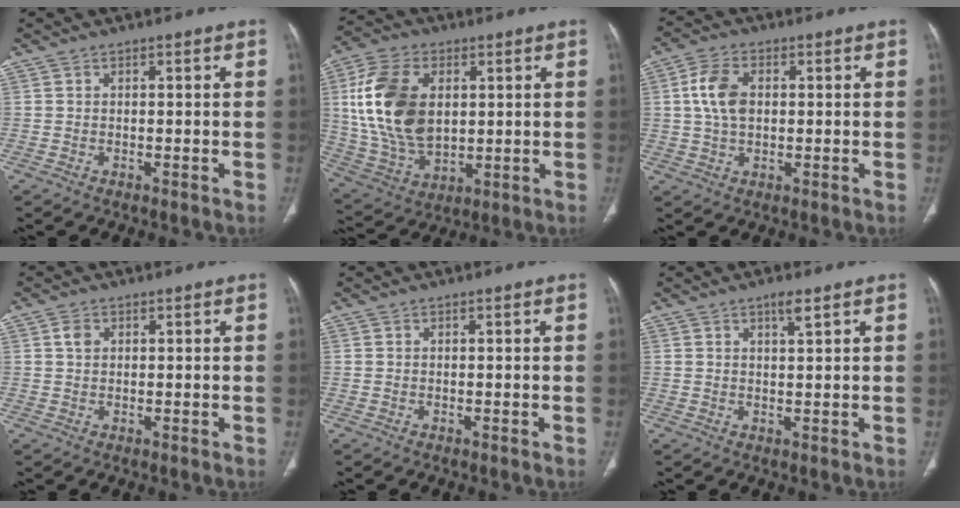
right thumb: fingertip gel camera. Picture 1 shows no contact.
{"total": 18.8, "force": [3.4, 11.9, 14.1], "torque": [-0.268, -0.010, 0.073]}
{"total": 7.0, "force": [1.0, 4.4, 5.3], "torque": [-0.102, 0.008, 0.017]}
{"total": 1.7, "force": [0.6, 1.3, 1.0], "torque": [-0.014, 0.000, 0.010]}
{"total": 0.0}
{"total": 2.4, "force": [1.5, 0.3, 1.9], "torque": [-0.033, -0.011, 0.025]}